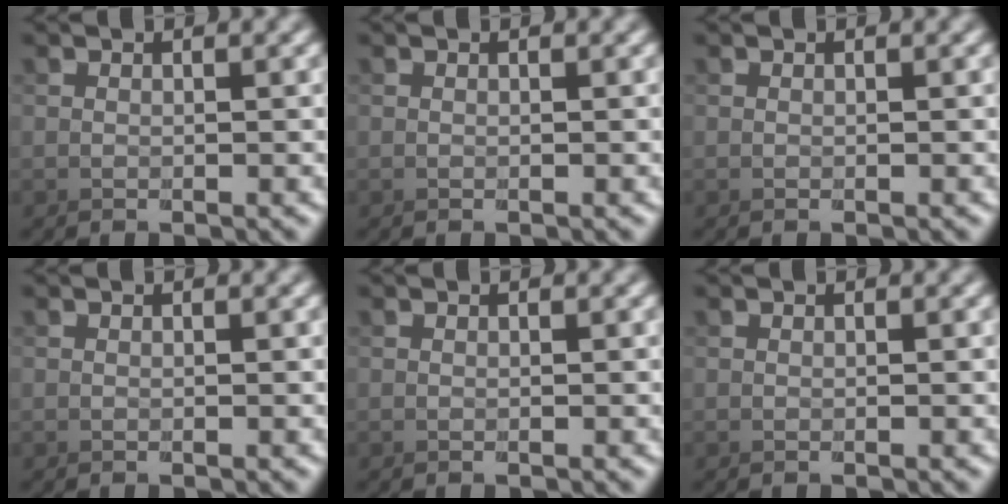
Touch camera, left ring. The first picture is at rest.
{"total": 0.0}
{"total": 0.0}
{"total": 0.0}
{"total": 0.0}
{"total": 0.0}